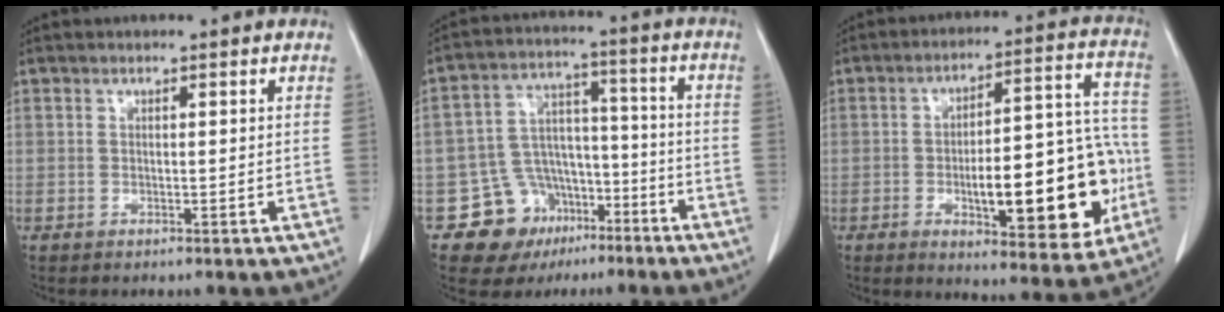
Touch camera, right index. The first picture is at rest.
{"total": 11.2, "force": [-6.2, 8.9, 3.0], "torque": [-0.040, 0.053, -0.084]}
{"total": 20.1, "force": [-4.7, 6.2, 18.6], "torque": [-0.223, 0.032, -0.048]}